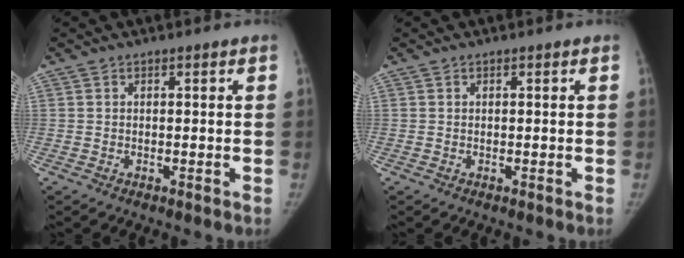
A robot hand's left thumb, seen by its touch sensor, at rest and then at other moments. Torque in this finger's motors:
{"motor_torque": [-0.07, 0.06, 0.10, -0.10, 0.00]}